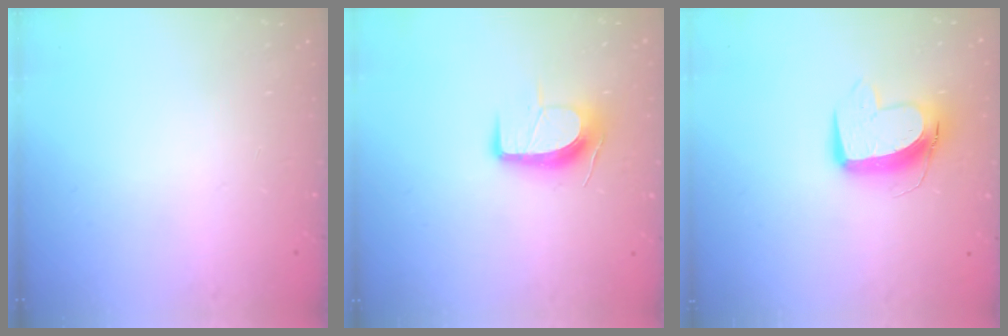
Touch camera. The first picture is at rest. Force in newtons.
{"total": 10.3, "press": 10.3, "slide": 0.6}
{"total": 11.7, "press": 11.6, "slide": 1.5}